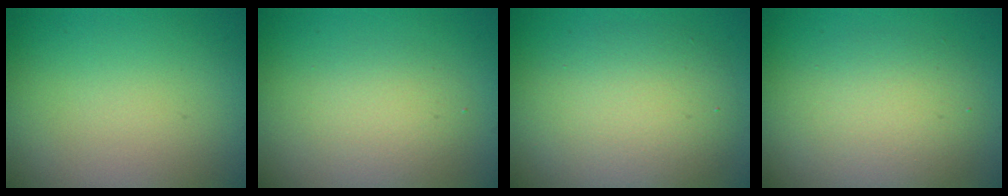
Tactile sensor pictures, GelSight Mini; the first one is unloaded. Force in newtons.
{"total": 2.6, "press": 2.6, "slide": 0.1}
{"total": 6.2, "press": 6.1, "slide": 0.5}
{"total": 4.6, "press": 4.5, "slide": 0.4}